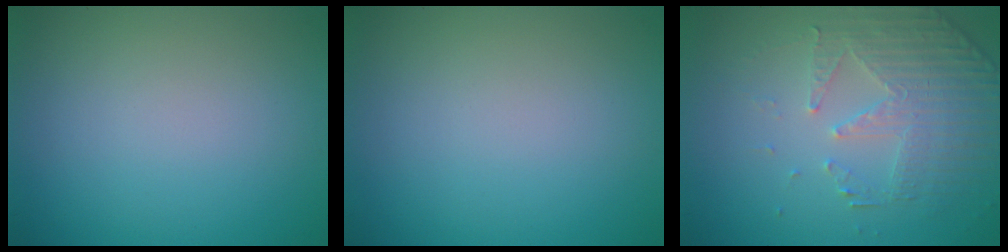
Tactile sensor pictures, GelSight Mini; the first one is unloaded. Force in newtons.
{"total": 0.0}
{"total": 4.7, "press": 3.5, "slide": 3.2}